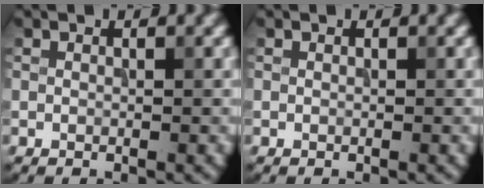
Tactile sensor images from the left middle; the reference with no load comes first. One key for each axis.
{"total": 0.0}